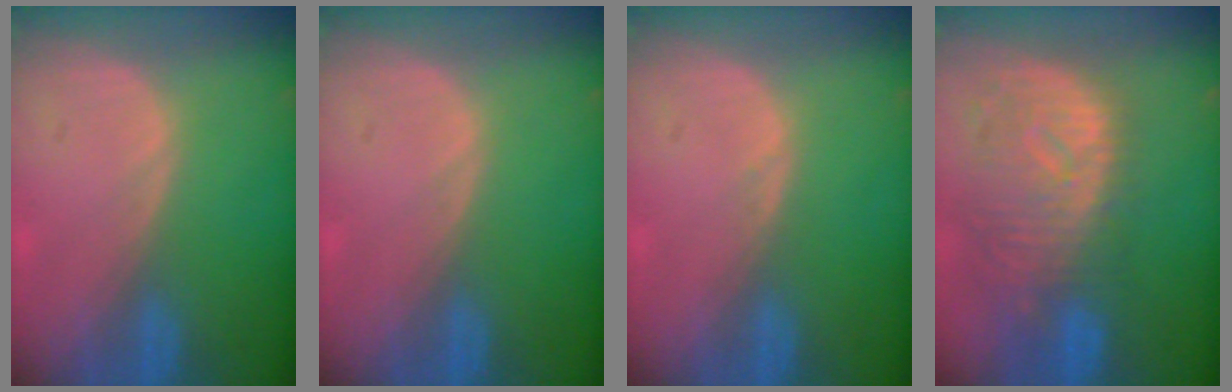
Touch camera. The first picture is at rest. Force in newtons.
{"total": 0.0}
{"total": 0.5, "press": 0.5, "slide": 0.0}
{"total": 11.4, "press": 10.0, "slide": 5.5}